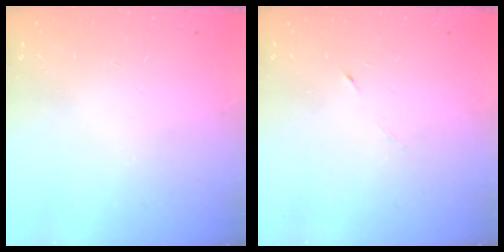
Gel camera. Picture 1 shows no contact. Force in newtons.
{"total": 3.1, "press": 3.0, "slide": 1.0}